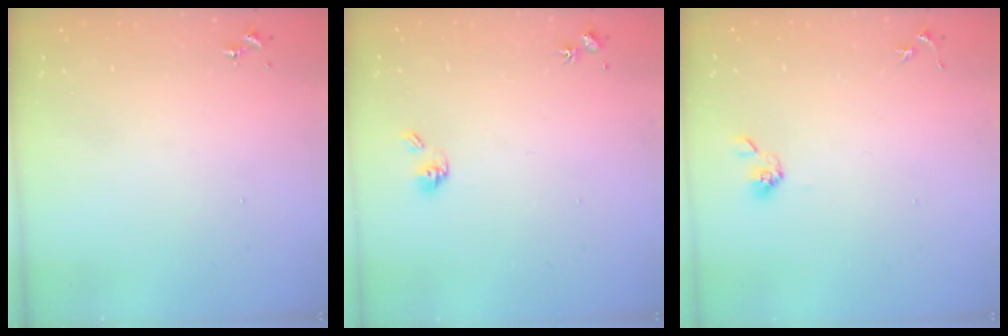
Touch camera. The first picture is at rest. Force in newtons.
{"total": 5.8, "press": 5.3, "slide": 2.3}
{"total": 5.0, "press": 4.7, "slide": 1.7}